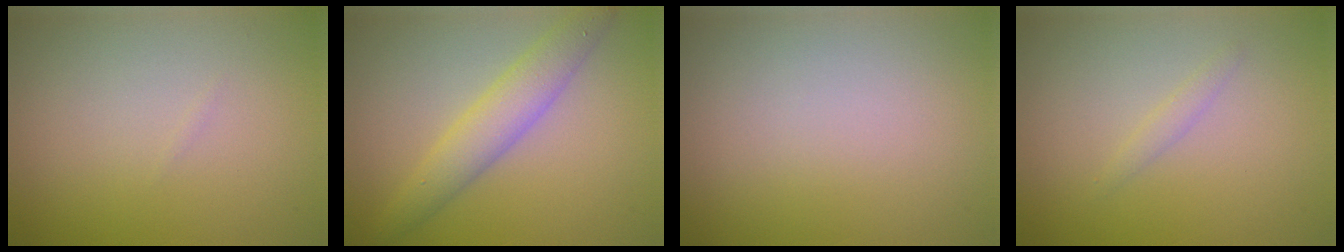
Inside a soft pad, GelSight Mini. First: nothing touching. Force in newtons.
{"total": 3.7, "press": 3.7, "slide": 0.1}
{"total": 0.0}
{"total": 0.8, "press": 0.8, "slide": 0.1}